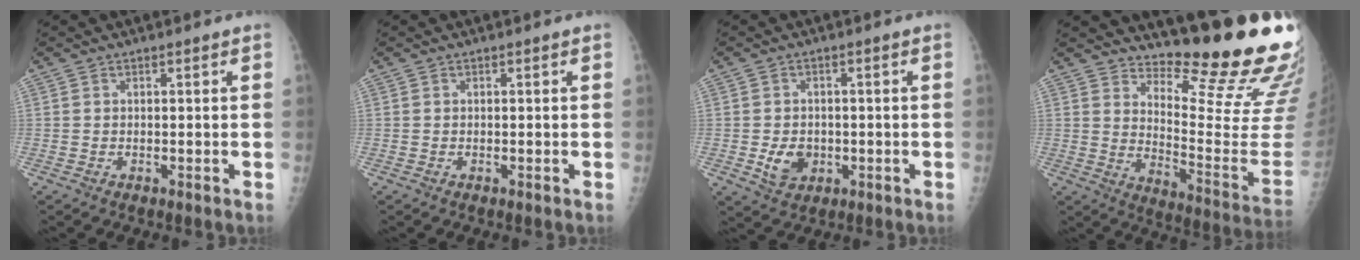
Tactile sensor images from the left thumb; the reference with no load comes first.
{"total": 0.0}
{"total": 5.2, "force": [-1.1, 4.0, 3.1], "torque": [-0.039, 0.002, -0.012]}
{"total": 20.1, "force": [16.8, 2.8, 10.7], "torque": [-0.119, -0.181, 0.231]}